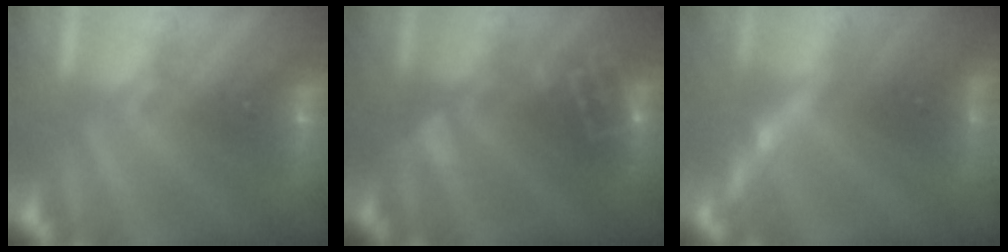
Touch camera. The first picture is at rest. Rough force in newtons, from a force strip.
{"total": 2.8}
{"total": 1.9}